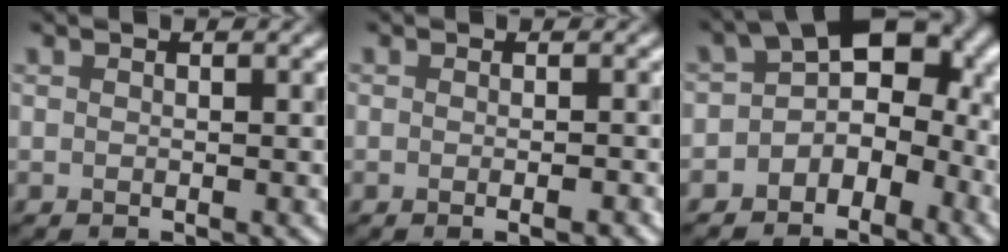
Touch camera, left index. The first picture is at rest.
{"total": 1.3, "force": [-0.6, 0.1, 1.1], "torque": [-0.013, -0.006, -0.005]}
{"total": 6.8, "force": [-1.7, 4.8, 4.5], "torque": [-0.038, 0.016, -0.041]}